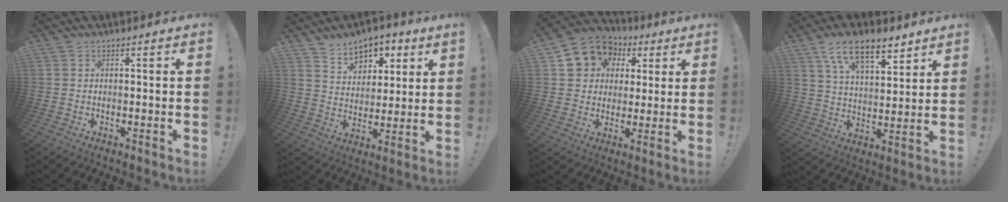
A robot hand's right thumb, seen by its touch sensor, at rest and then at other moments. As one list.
[{"total": 9.1, "force": [6.3, 5.8, 3.2], "torque": [-0.037, -0.041, 0.117]}, {"total": 11.2, "force": [4.4, 9.7, 3.4], "torque": [-0.047, -0.021, 0.091]}, {"total": 13.8, "force": [9.1, 5.3, 8.9], "torque": [-0.142, -0.043, 0.159]}]